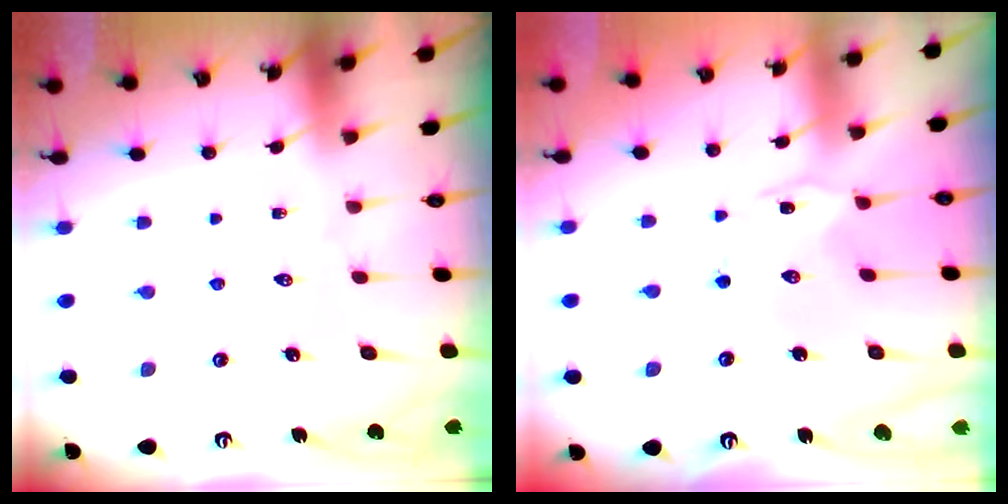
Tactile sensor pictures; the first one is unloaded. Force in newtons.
{"total": 1.0, "press": 1.0, "slide": 0.2}